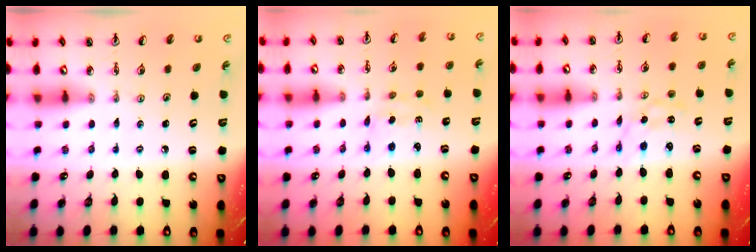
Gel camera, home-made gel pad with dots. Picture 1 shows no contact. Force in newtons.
{"total": 2.1, "press": 2.1, "slide": 0.4}
{"total": 1.5, "press": 1.5, "slide": 0.1}